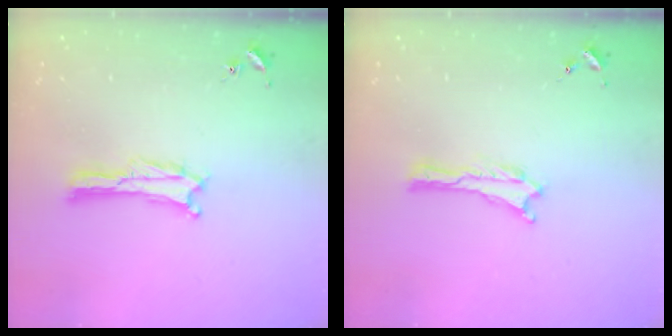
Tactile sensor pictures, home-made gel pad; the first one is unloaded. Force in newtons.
{"total": 0.0}